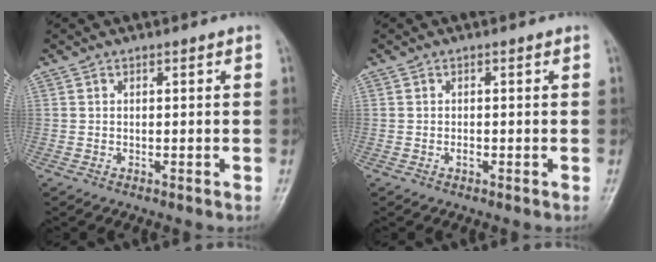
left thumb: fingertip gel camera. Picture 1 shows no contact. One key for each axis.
{"total": 0.7, "fx": -0.1, "fy": 0.4, "fz": 0.5, "tx": -0.006, "ty": 0.000, "tz": -0.004}